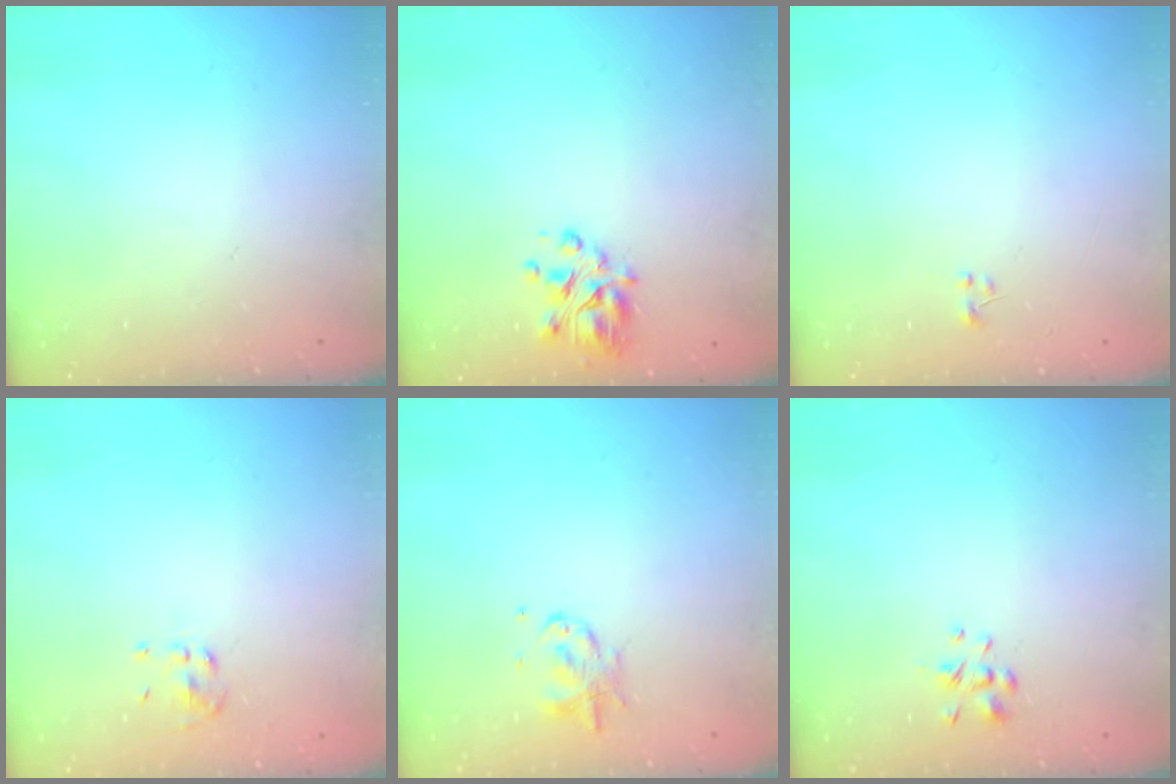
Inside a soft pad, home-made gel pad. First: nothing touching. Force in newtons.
{"total": 6.4, "press": 6.0, "slide": 2.3}
{"total": 0.0}
{"total": 3.5, "press": 3.1, "slide": 1.7}
{"total": 2.8, "press": 2.8, "slide": 0.2}
{"total": 1.3, "press": 1.1, "slide": 0.5}